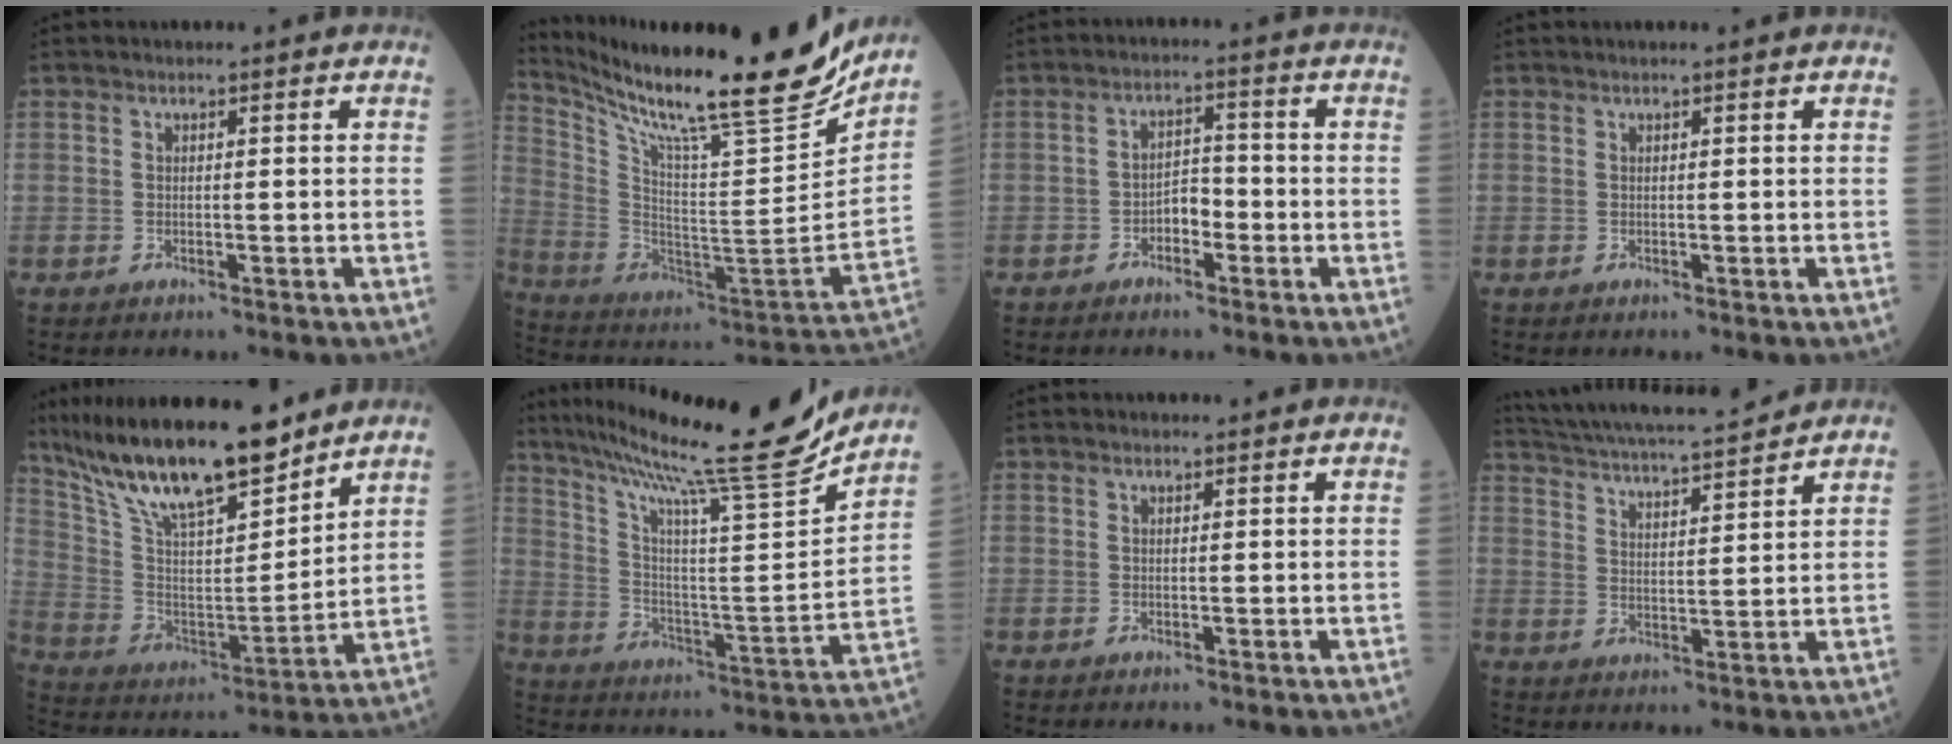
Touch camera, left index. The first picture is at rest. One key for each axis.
{"total": 26.3, "fx": 22.5, "fy": 1.0, "fz": 13.7, "tx": -0.251, "ty": -0.075, "tz": 0.351}
{"total": 3.3, "fx": -1.8, "fy": 1.6, "fz": 2.2, "tx": -0.031, "ty": 0.007, "tz": -0.038}
{"total": 0.7, "fx": 0.6, "fy": -0.2, "fz": 0.3, "tx": -0.003, "ty": 0.000, "tz": 0.008}
{"total": 19.5, "fx": 15.7, "fy": 3.6, "fz": 10.9, "tx": -0.198, "ty": 0.002, "tz": 0.289}
{"total": 22.9, "fx": 19.9, "fy": -1.1, "fz": 11.1, "tx": -0.191, "ty": -0.049, "tz": 0.301}
{"total": 0.7, "fx": 0.6, "fy": 0.1, "fz": 0.4, "tx": -0.009, "ty": 0.007, "tz": 0.010}
{"total": 14.8, "fx": 13.5, "fy": 1.0, "fz": 6.0, "tx": -0.118, "ty": 0.014, "tz": 0.214}